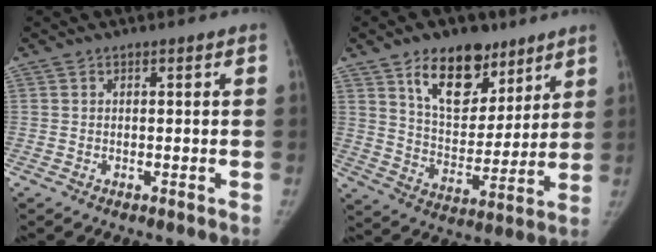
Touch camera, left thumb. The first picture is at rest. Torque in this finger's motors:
{"motor_torque": [1.97, 0.52, 0.96, -1.45, 0.35]}